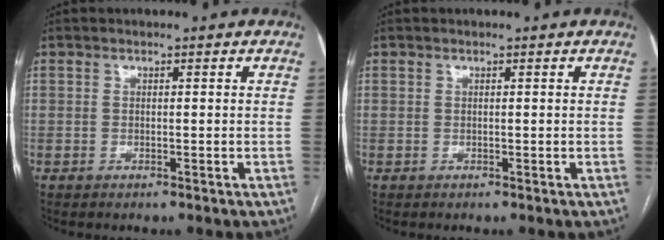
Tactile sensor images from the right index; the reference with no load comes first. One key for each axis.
{"total": 0.0}